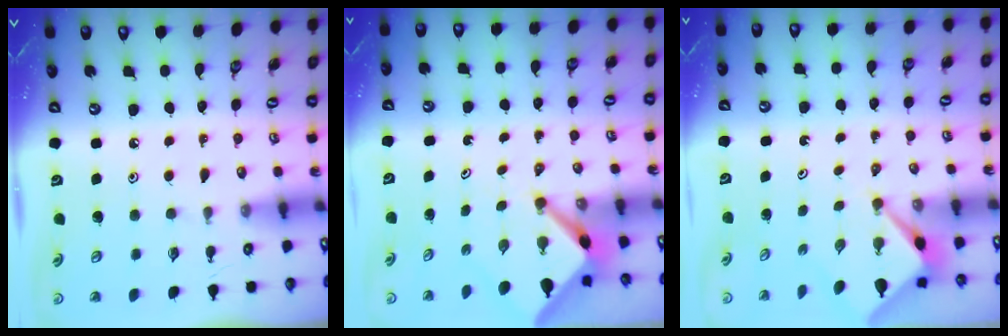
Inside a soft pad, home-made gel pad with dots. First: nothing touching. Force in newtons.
{"total": 3.8, "press": 3.8, "slide": 0.2}
{"total": 2.6, "press": 2.6, "slide": 0.2}